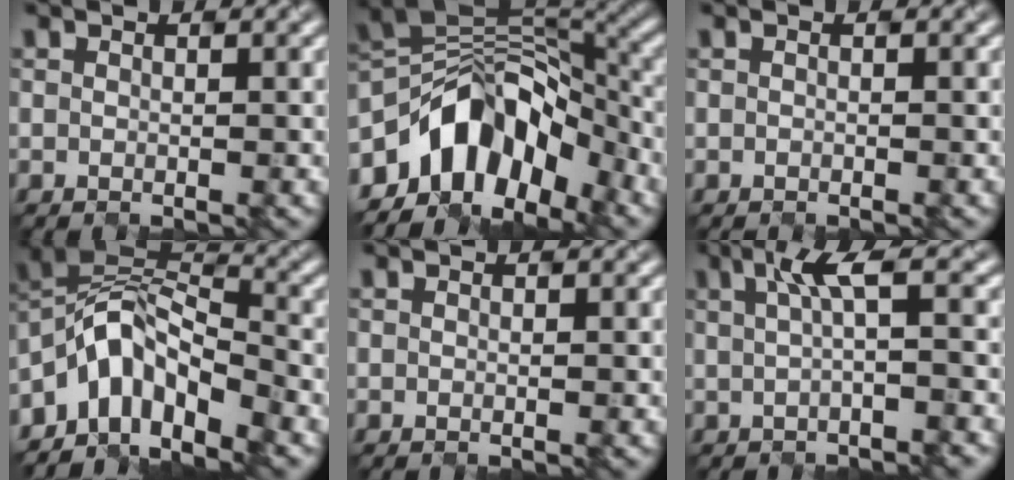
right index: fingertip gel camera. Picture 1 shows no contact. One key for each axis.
{"total": 7.9, "fx": -5.2, "fy": 4.6, "fz": 3.8, "tx": -0.034, "ty": 0.007, "tz": -0.094}
{"total": 0.0}
{"total": 6.6, "fx": -4.5, "fy": 3.1, "fz": 3.8, "tx": -0.051, "ty": 0.013, "tz": -0.092}
{"total": 0.0}
{"total": 3.6, "fx": 0.3, "fy": 0.5, "fz": 3.6, "tx": -0.058, "ty": 0.008, "tz": 0.012}